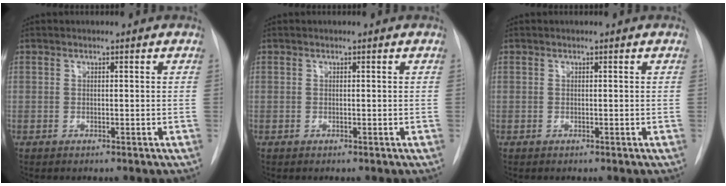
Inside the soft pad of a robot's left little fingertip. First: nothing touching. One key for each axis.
{"total": 0.0}
{"total": 0.0}